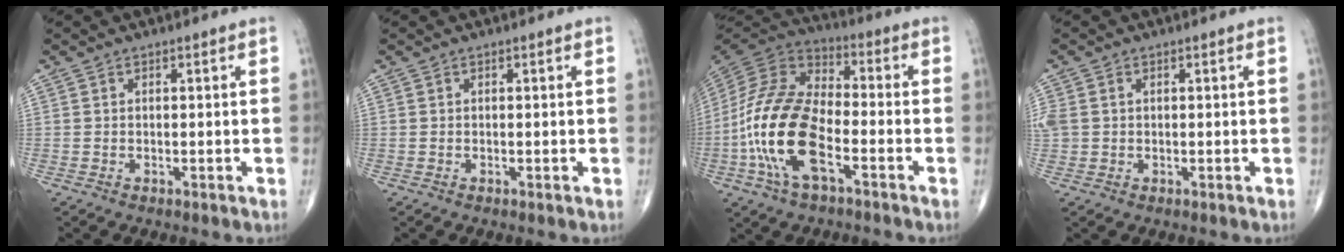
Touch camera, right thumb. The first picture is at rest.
{"total": 0.0}
{"total": 18.5, "force": [-5.9, 8.6, 15.3], "torque": [-0.318, 0.029, -0.116]}
{"total": 3.8, "force": [0.5, 3.0, 2.2], "torque": [-0.069, 0.011, 0.018]}